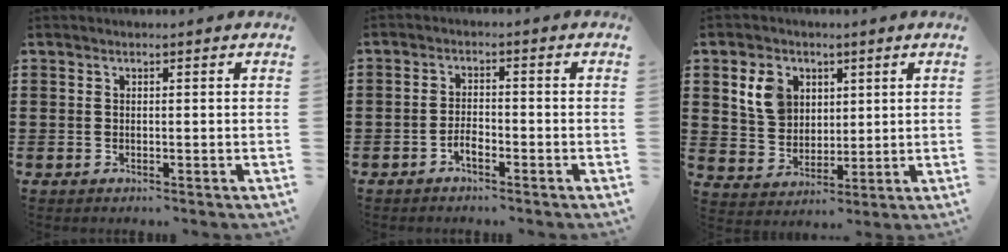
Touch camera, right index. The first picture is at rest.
{"total": 2.3, "force": [-1.5, 0.9, 1.5], "torque": [-0.029, 0.004, -0.029]}
{"total": 6.9, "force": [2.7, 5.6, 3.1], "torque": [-0.078, 0.016, 0.049]}